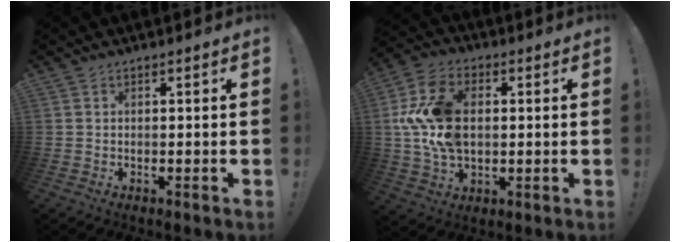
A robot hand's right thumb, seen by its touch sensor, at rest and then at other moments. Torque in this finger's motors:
{"motor_torque": [1.97, 1.73, 1.16, -0.44, 0.02]}